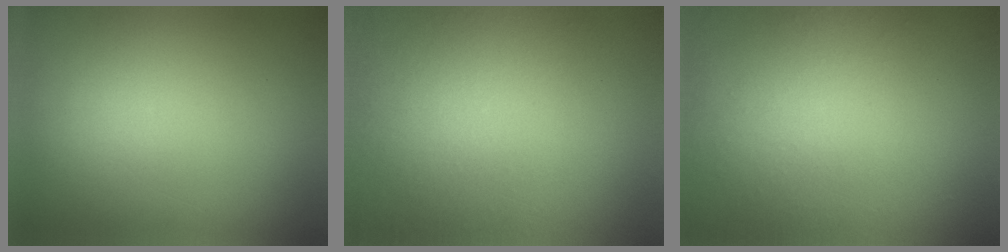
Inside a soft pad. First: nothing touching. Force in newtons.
{"total": 7.1}
{"total": 9.5}